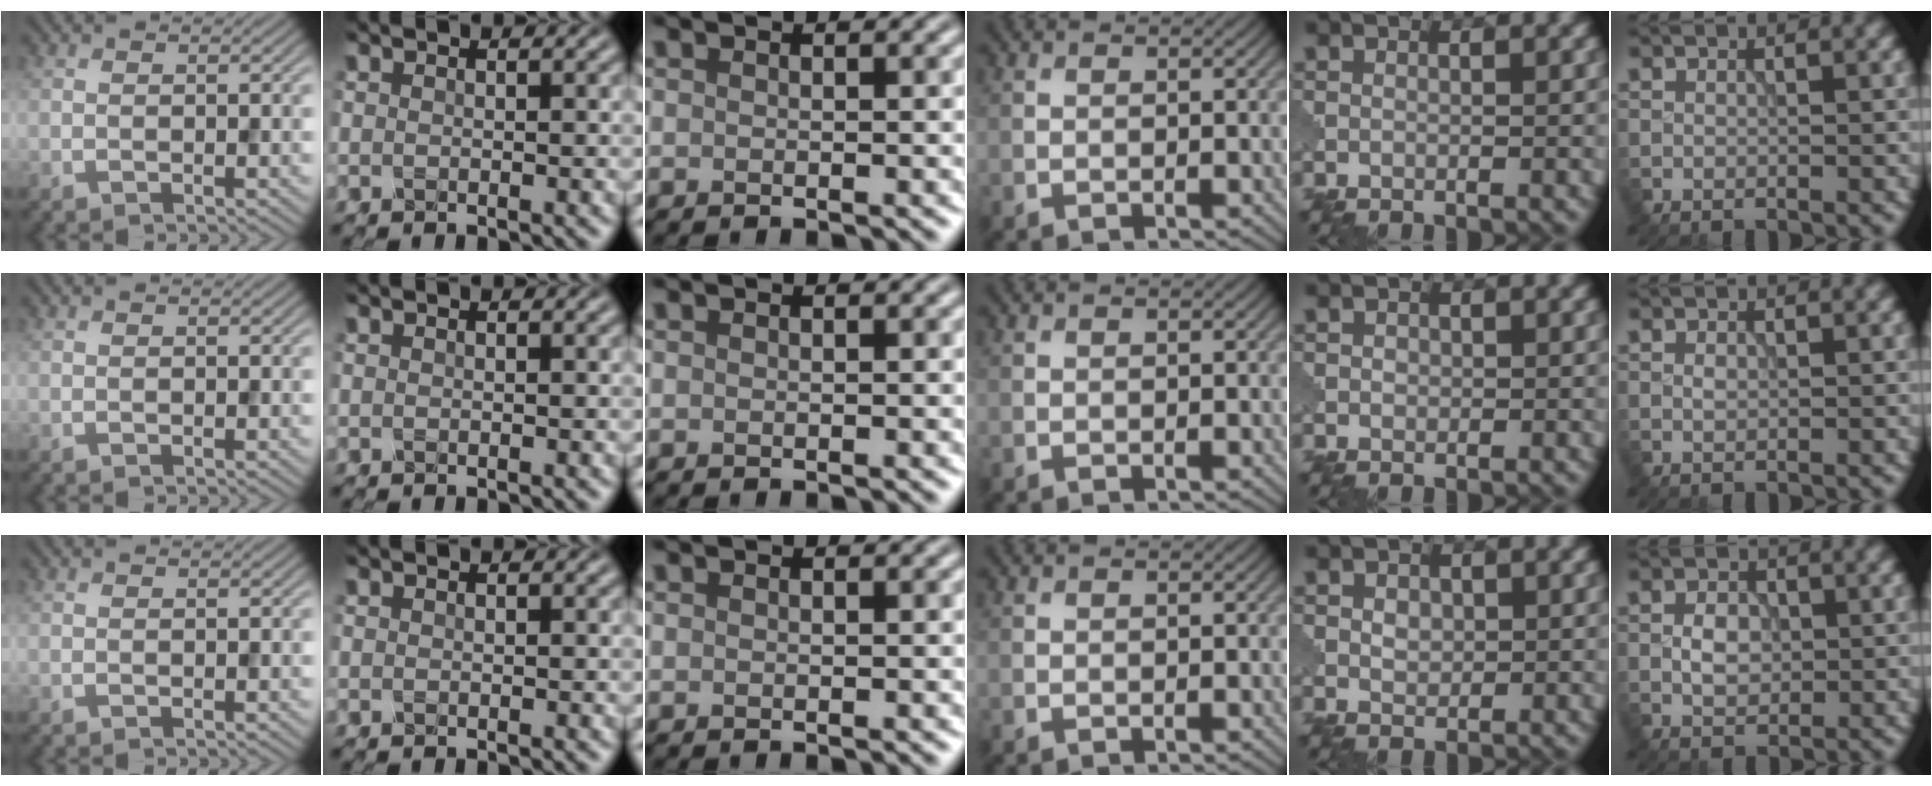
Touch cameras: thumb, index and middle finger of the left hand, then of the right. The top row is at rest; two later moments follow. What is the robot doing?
{"motion": "close", "object": "eyeshadow palette"}